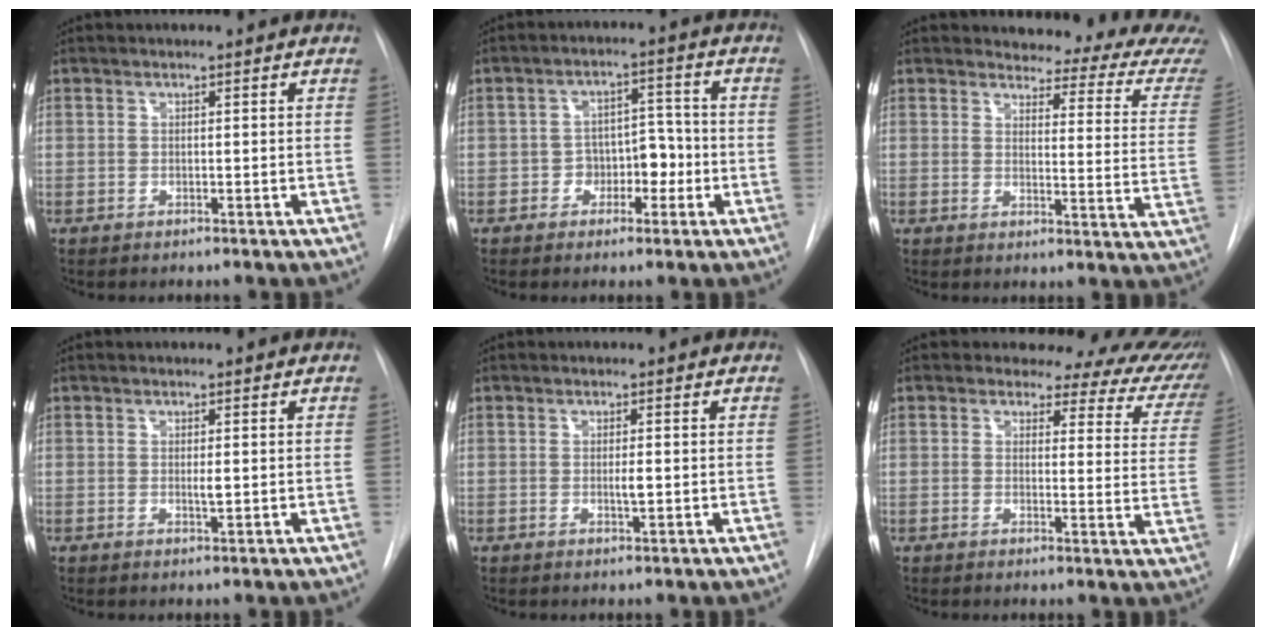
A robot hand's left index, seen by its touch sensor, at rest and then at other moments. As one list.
[{"total": 5.4, "force": [-1.9, 3.6, 3.5], "torque": [-0.042, 0.022, -0.027]}, {"total": 13.7, "force": [13.3, 1.2, 3.2], "torque": [-0.019, -0.092, 0.124]}, {"total": 1.0, "force": [0.1, 0.2, 1.0], "torque": [-0.020, -0.004, 0.002]}, {"total": 1.3, "force": [-0.1, 0.2, 1.2], "torque": [-0.023, -0.003, -0.001]}, {"total": 14.9, "force": [13.4, 5.3, 3.7], "torque": [-0.012, -0.057, 0.111]}]